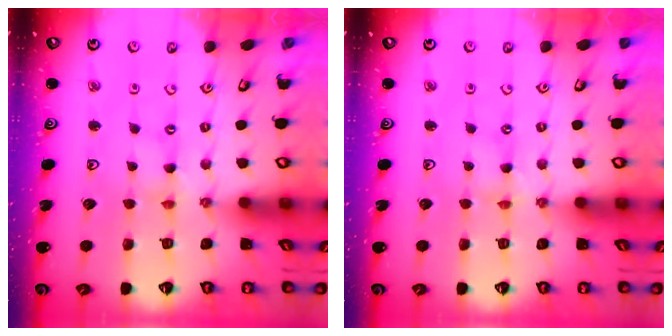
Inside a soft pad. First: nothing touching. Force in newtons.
{"total": 1.1, "press": 1.0, "slide": 0.1}